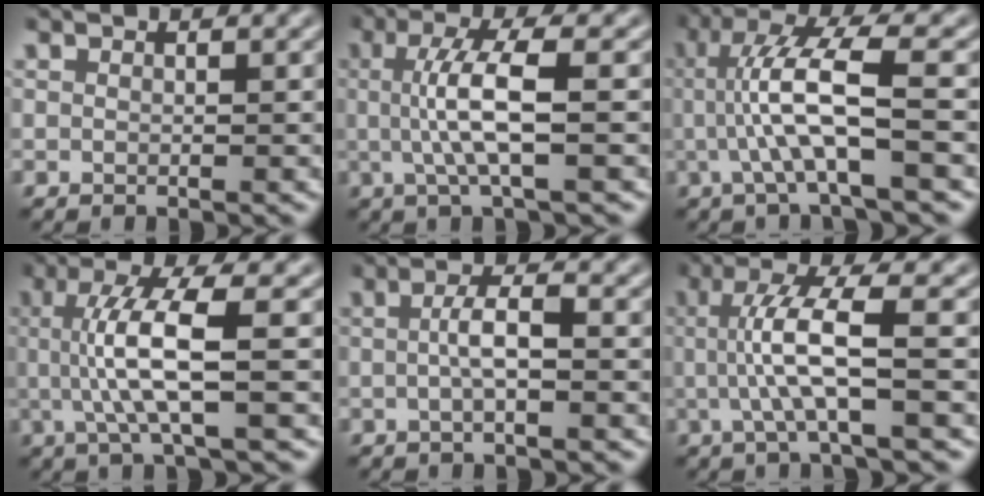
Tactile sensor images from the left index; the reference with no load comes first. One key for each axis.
{"total": 4.9, "fx": -0.5, "fy": 0.9, "fz": 4.8, "tx": -0.096, "ty": 0.005, "tz": -0.002}
{"total": 6.4, "fx": -1.1, "fy": 1.0, "fz": 6.3, "tx": -0.123, "ty": 0.017, "tz": -0.013}
{"total": 6.1, "fx": -0.4, "fy": 1.2, "fz": 6.0, "tx": -0.119, "ty": 0.005, "tz": -0.001}
{"total": 2.5, "fx": -0.6, "fy": 0.4, "fz": 2.4, "tx": -0.044, "ty": 0.007, "tz": -0.008}
{"total": 5.4, "fx": -0.7, "fy": 0.8, "fz": 5.3, "tx": -0.102, "ty": 0.008, "tz": -0.007}